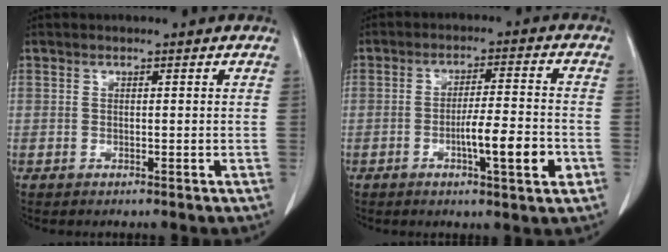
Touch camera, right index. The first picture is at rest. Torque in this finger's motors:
{"motor_torque": [1.00, -0.54, 0.40, 0.13]}